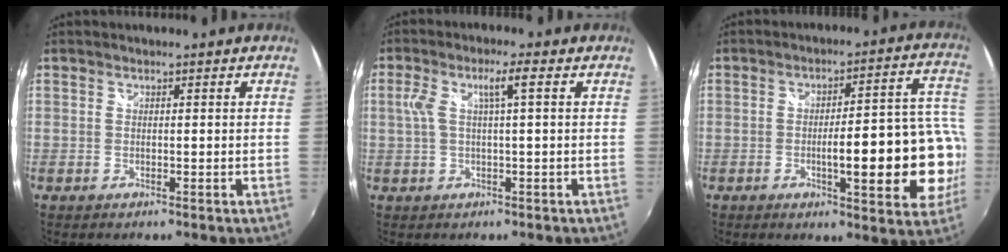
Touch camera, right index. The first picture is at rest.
{"total": 5.1, "force": [0.9, 0.2, 5.0], "torque": [-0.100, 0.005, 0.023]}
{"total": 16.5, "force": [-4.3, 3.6, 15.5], "torque": [-0.206, 0.008, -0.053]}